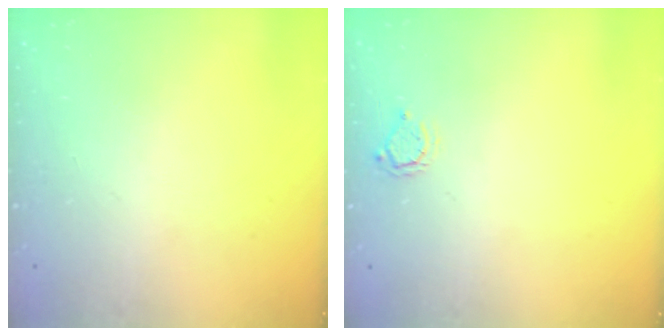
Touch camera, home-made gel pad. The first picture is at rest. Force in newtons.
{"total": 3.4, "press": 3.4, "slide": 0.3}